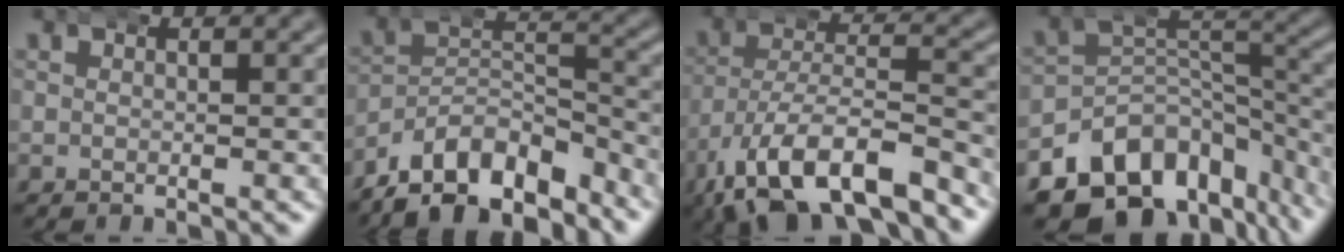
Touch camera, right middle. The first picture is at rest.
{"total": 13.6, "force": [-10.0, 7.4, 5.5], "torque": [-0.079, -0.035, -0.156]}
{"total": 10.0, "force": [-6.9, 4.0, 6.0], "torque": [-0.112, -0.027, -0.098]}
{"total": 14.4, "force": [-8.2, 9.4, 7.2], "torque": [-0.102, -0.025, -0.130]}